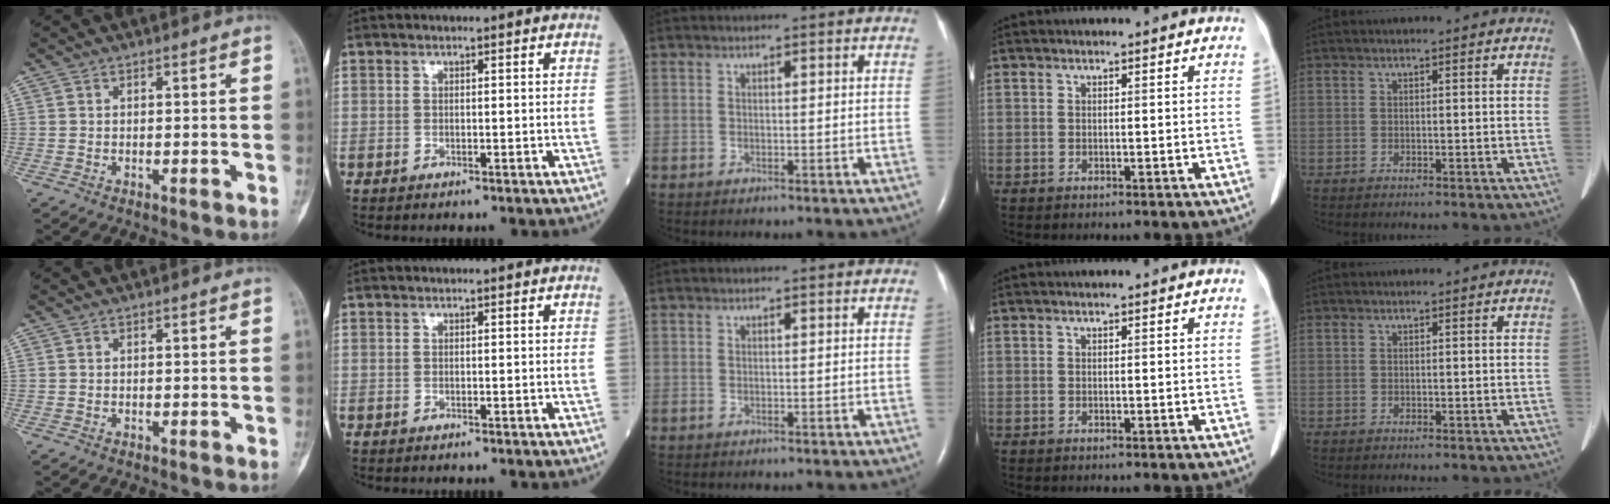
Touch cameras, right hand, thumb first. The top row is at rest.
{}